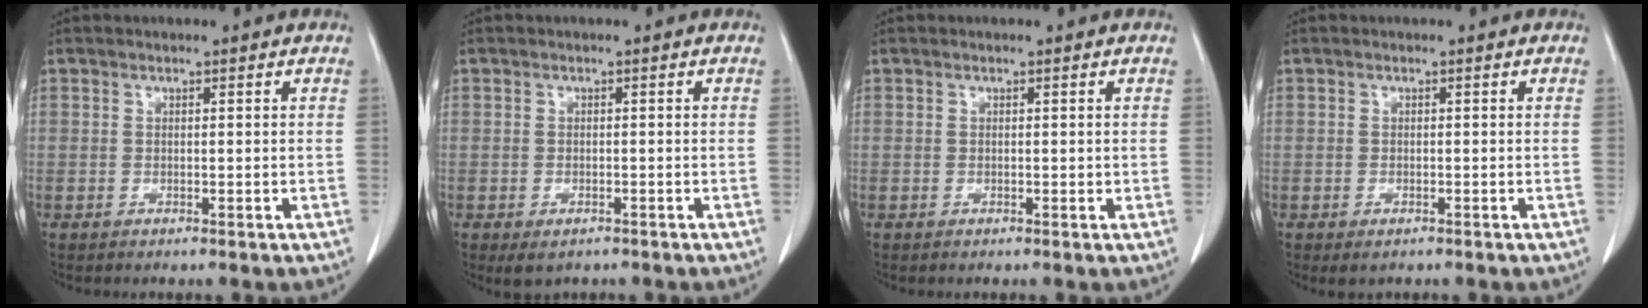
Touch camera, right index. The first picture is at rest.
{"total": 2.5, "force": [-1.6, 1.4, 1.3], "torque": [-0.019, -0.003, -0.014]}
{"total": 0.0}
{"total": 1.3, "force": [-0.9, 0.6, 0.8], "torque": [-0.014, -0.002, -0.007]}